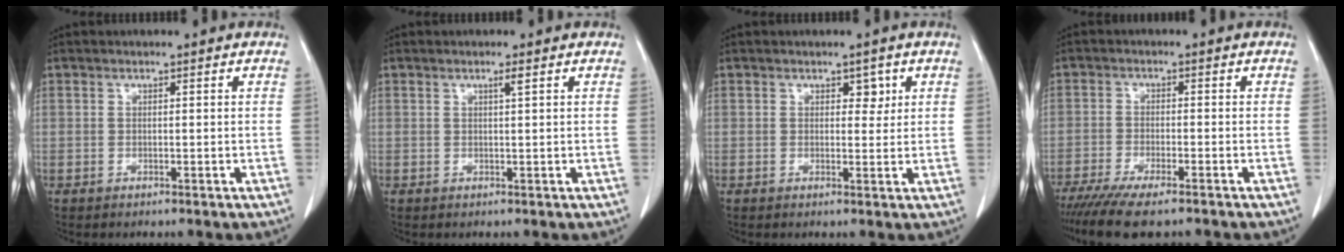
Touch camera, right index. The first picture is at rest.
{"total": 1.0, "force": [0.5, -0.2, 0.8], "torque": [-0.019, -0.002, 0.011]}
{"total": 2.0, "force": [0.9, 1.3, 1.2], "torque": [-0.009, -0.001, 0.011]}
{"total": 9.9, "force": [-7.9, 1.4, 5.8], "torque": [-0.088, -0.021, -0.125]}